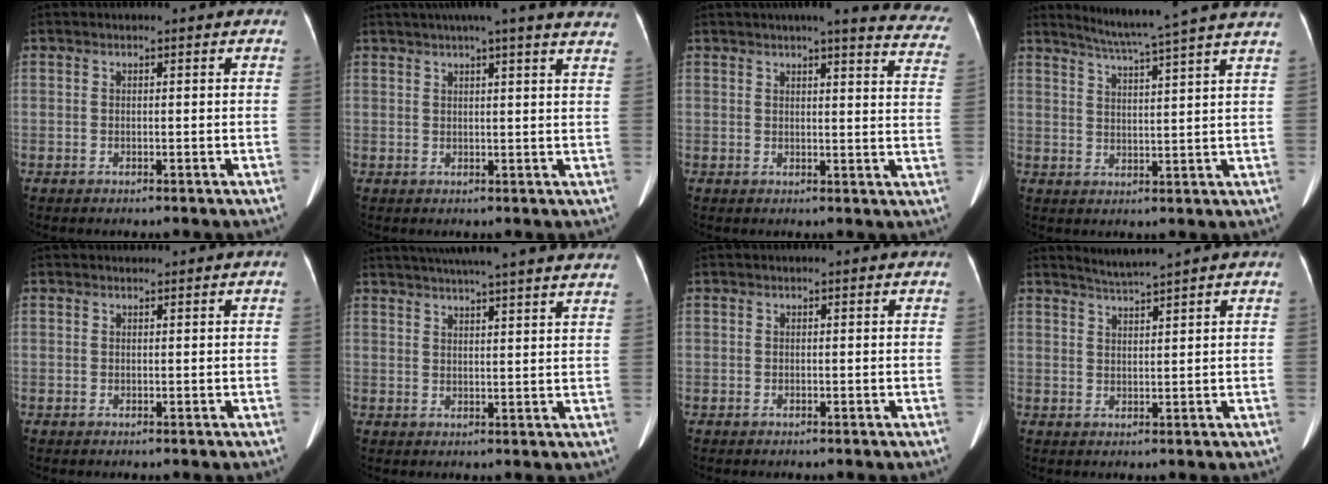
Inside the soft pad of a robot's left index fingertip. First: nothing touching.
{"total": 17.5, "force": [15.0, 0.4, 8.9], "torque": [-0.133, 0.012, 0.174]}
{"total": 18.0, "force": [16.0, 2.0, 7.9], "torque": [-0.083, -0.050, 0.161]}
{"total": 13.1, "force": [11.5, -1.9, 6.1], "torque": [-0.104, -0.015, 0.147]}
{"total": 0.0}
{"total": 21.5, "force": [19.0, 0.7, 10.1], "torque": [-0.165, 0.016, 0.241]}
{"total": 0.0}
{"total": 2.8, "force": [2.5, -1.3, 0.4], "torque": [-0.012, -0.004, 0.053]}